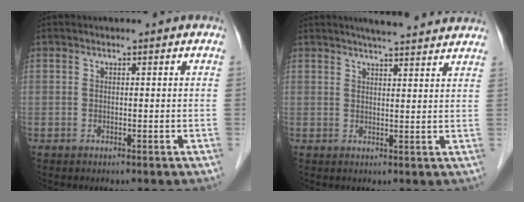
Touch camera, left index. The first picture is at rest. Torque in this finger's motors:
{"motor_torque": [-0.32, -0.40, 0.37, 0.07]}